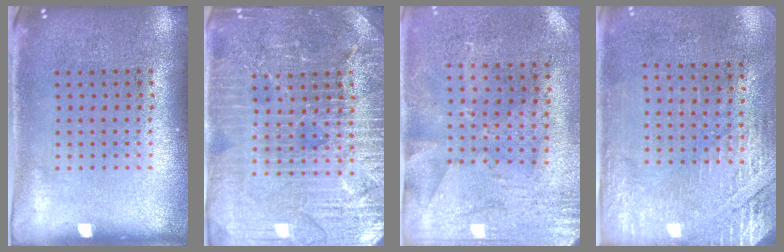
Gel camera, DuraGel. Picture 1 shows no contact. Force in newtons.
{"total": 4.4, "press": 4.1, "slide": 1.5}
{"total": 2.8, "press": 2.3, "slide": 1.6}
{"total": 2.8, "press": 2.4, "slide": 1.4}